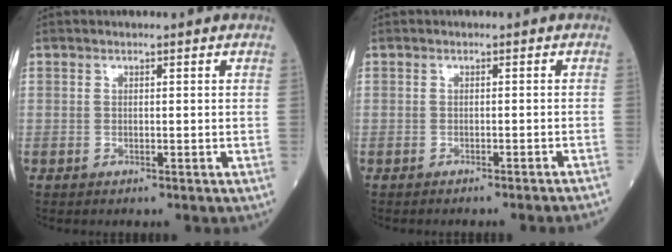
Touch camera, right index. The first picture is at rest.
{"total": 6.2, "force": [-5.7, -1.2, 2.0], "torque": [-0.008, -0.017, -0.067]}